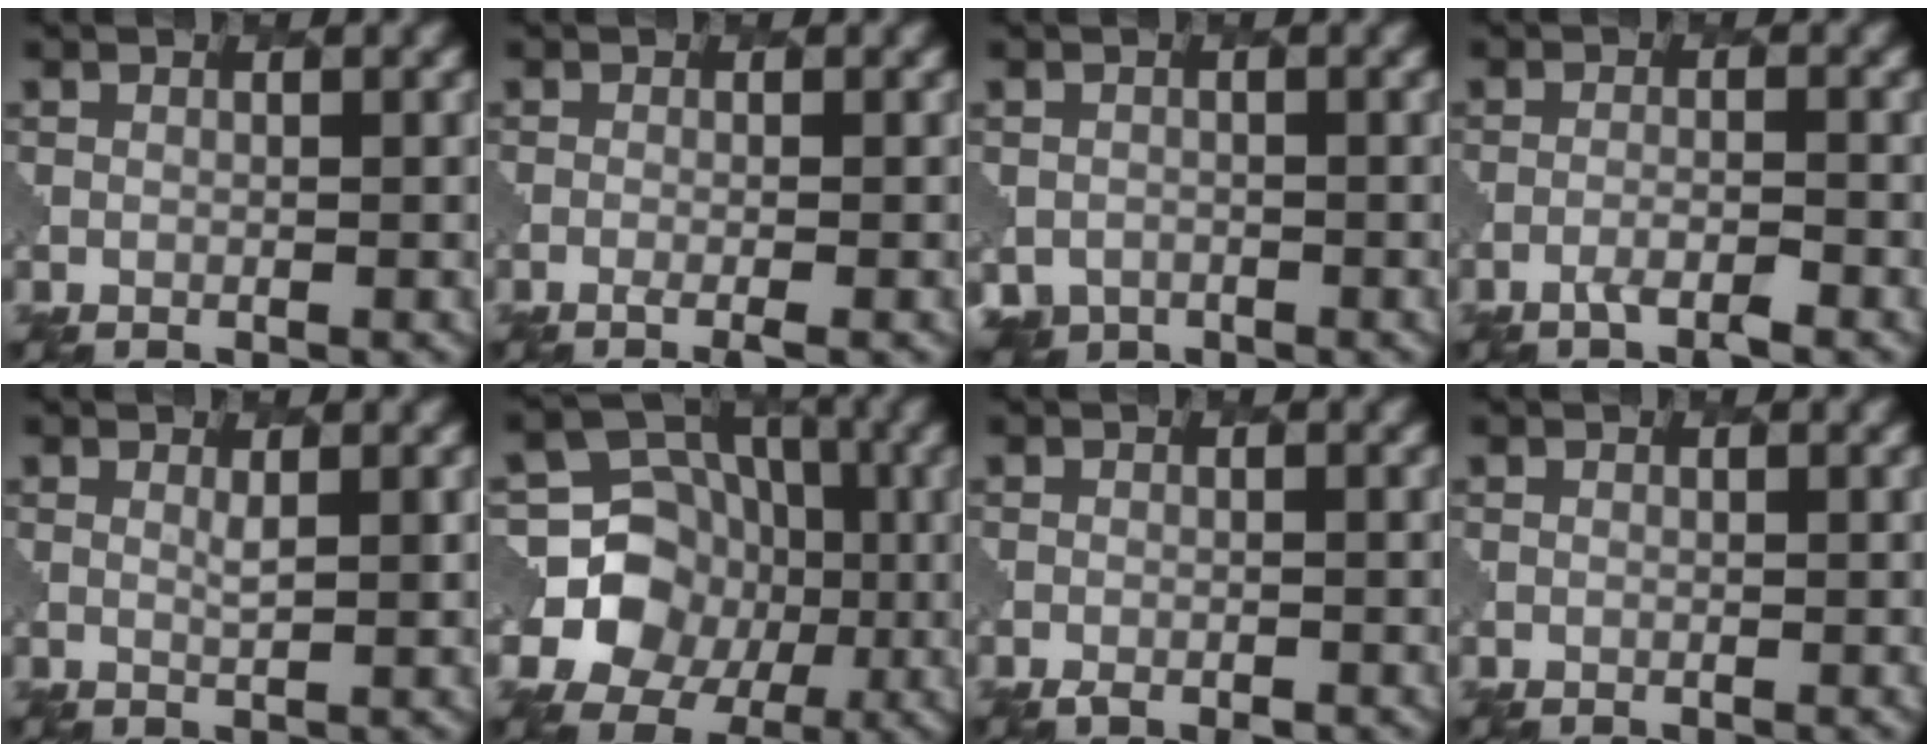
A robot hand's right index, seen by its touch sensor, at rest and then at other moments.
{"total": 1.8, "force": [-0.7, 0.4, 1.5], "torque": [-0.020, -0.001, -0.018]}
{"total": 1.8, "force": [-1.2, 1.3, -0.1], "torque": [0.009, -0.013, -0.020]}
{"total": 1.9, "force": [-1.4, 0.3, 1.3], "torque": [-0.023, 0.001, -0.033]}
{"total": 0.8, "force": [0.6, 0.0, 0.5], "torque": [-0.012, -0.002, 0.011]}
{"total": 9.0, "force": [-0.4, 8.4, 3.3], "torque": [-0.050, 0.009, -0.027]}
{"total": 1.5, "force": [-1.2, 0.5, 0.7], "torque": [-0.016, -0.002, -0.017]}
{"total": 0.0}